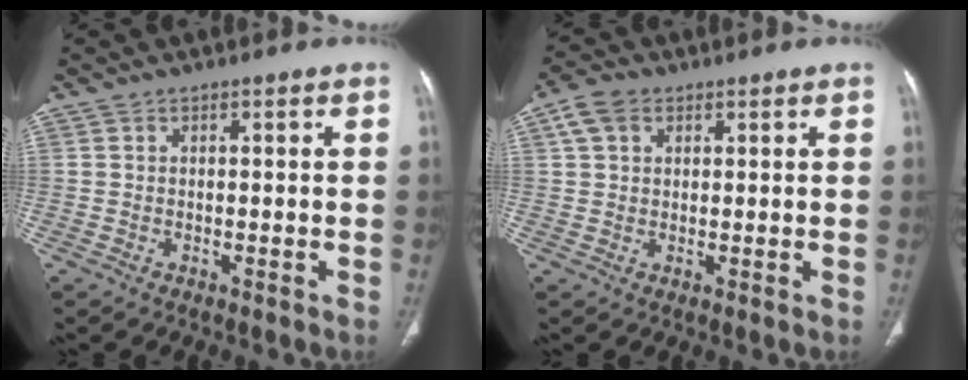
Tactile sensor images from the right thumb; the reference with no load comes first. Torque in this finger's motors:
{"motor_torque": [-0.01, 0.01, 0.29, -0.29, 0.01]}